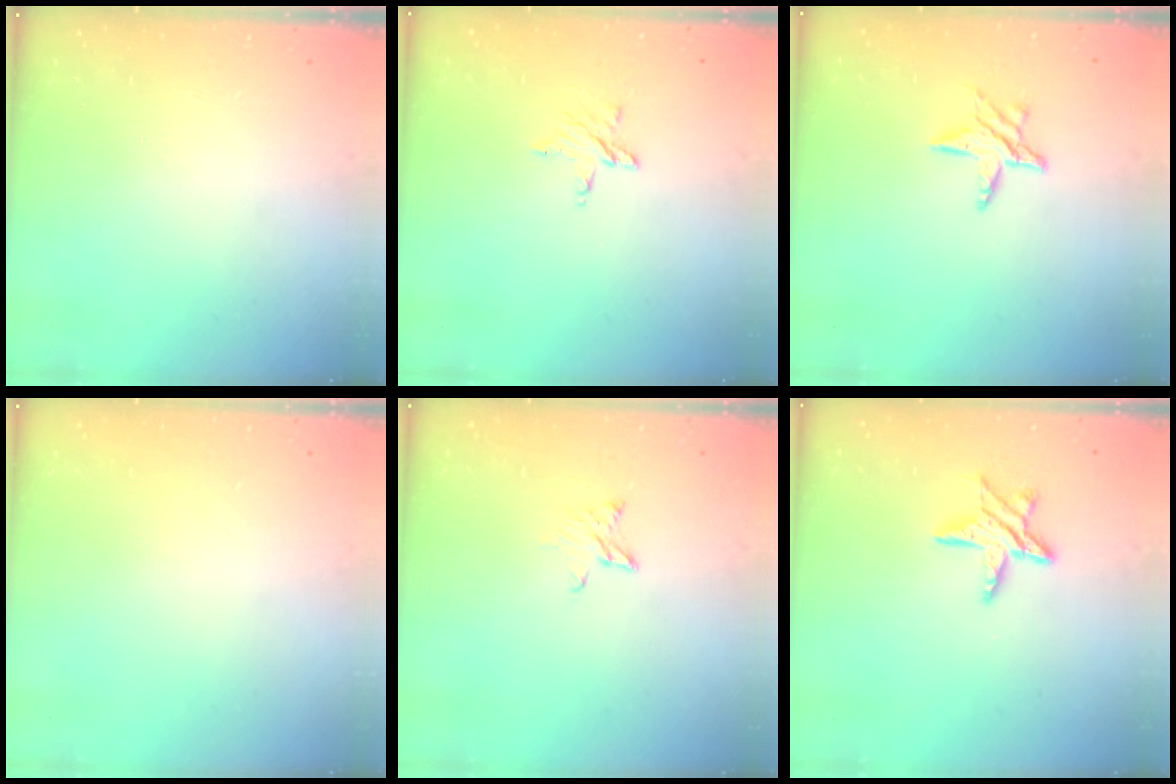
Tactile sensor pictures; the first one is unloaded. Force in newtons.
{"total": 3.3, "press": 3.3, "slide": 0.3}
{"total": 7.2, "press": 7.2, "slide": 0.7}
{"total": 0.0}
{"total": 4.2, "press": 4.2, "slide": 0.5}
{"total": 8.9, "press": 8.9, "slide": 0.6}